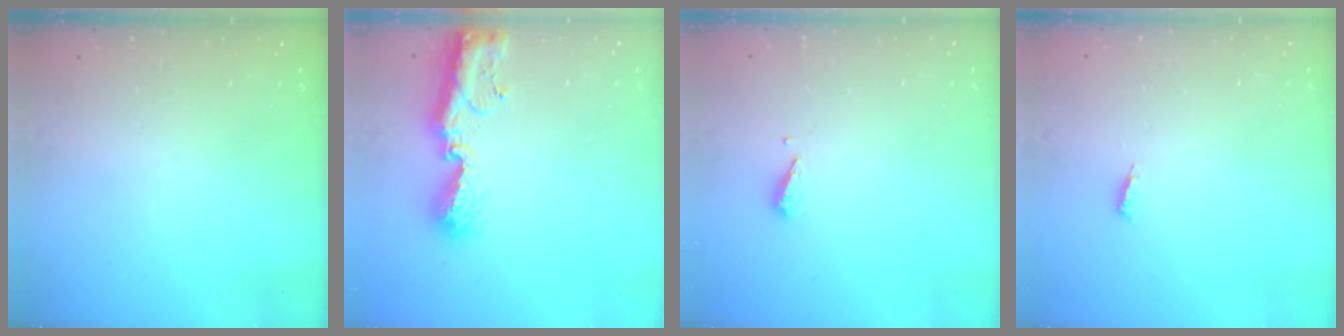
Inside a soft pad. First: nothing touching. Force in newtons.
{"total": 9.7, "press": 9.6, "slide": 0.9}
{"total": 3.1, "press": 3.1, "slide": 0.2}
{"total": 3.9, "press": 3.9, "slide": 0.4}